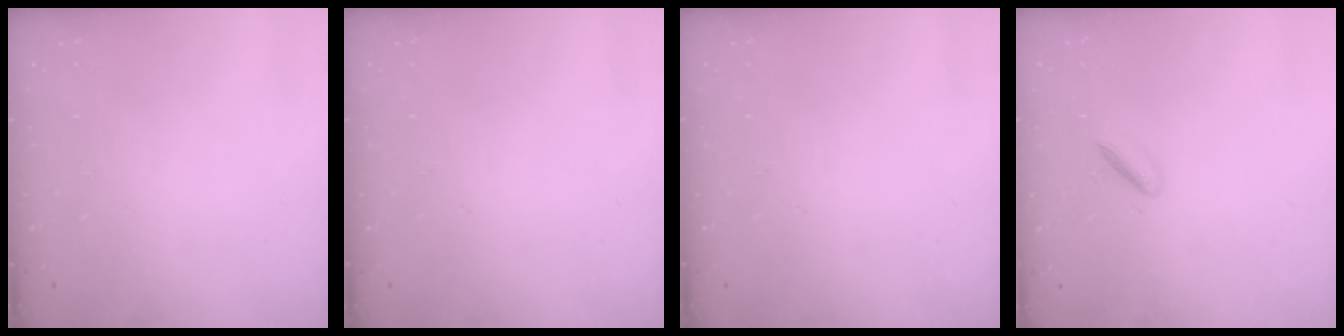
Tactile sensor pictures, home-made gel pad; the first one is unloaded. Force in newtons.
{"total": 0.0}
{"total": 0.0}
{"total": 3.2, "press": 3.1, "slide": 0.9}